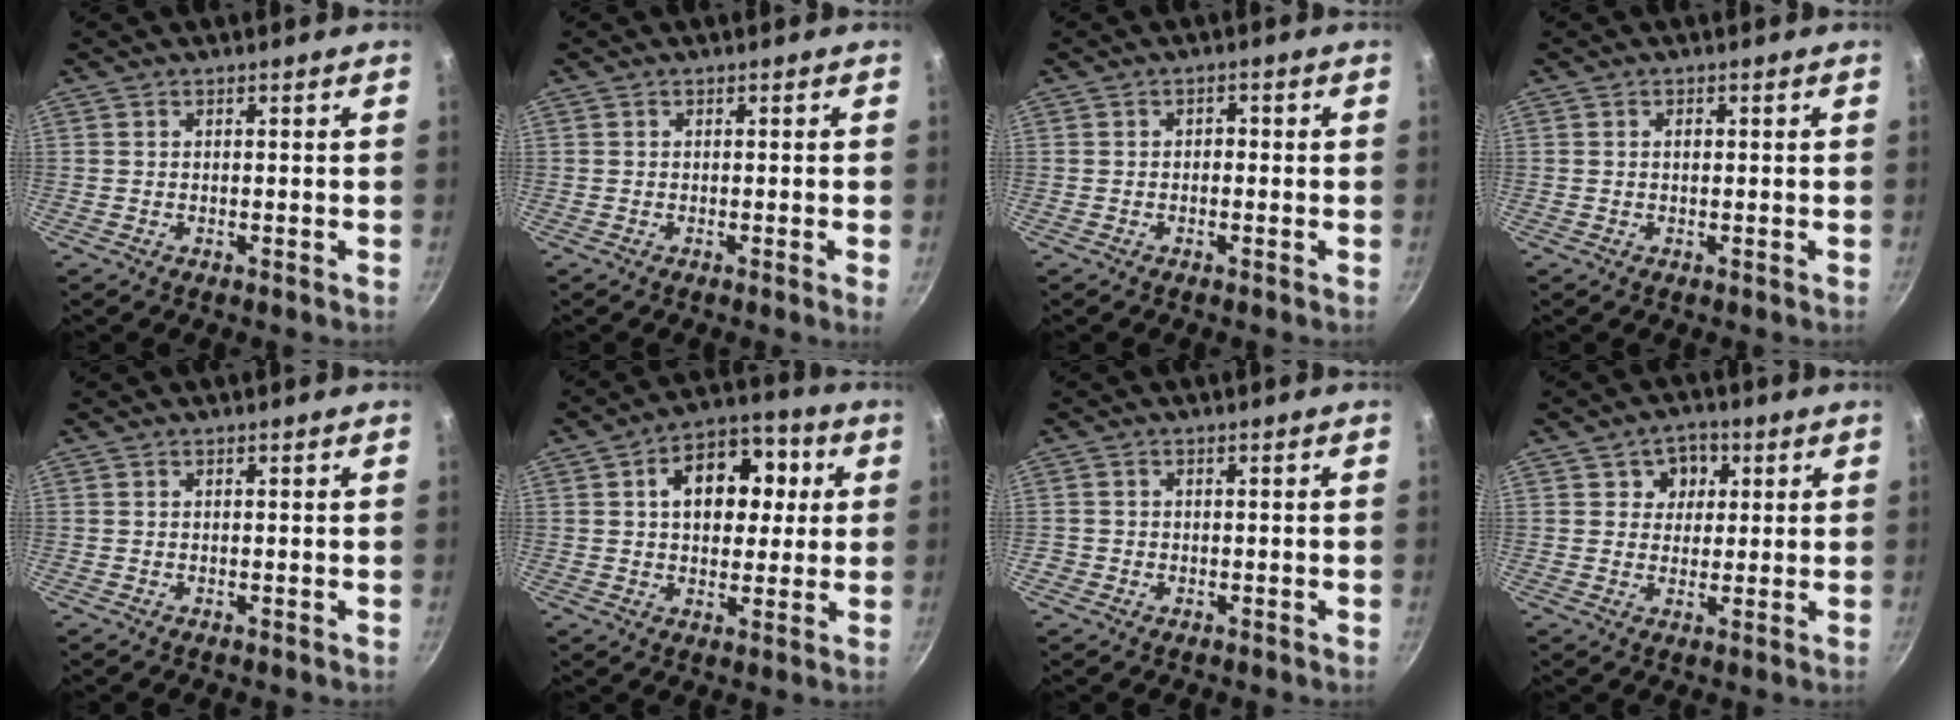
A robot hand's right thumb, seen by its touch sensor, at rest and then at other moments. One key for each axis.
{"total": 1.4, "fx": -0.3, "fy": -0.2, "fz": 1.3, "tx": -0.020, "ty": -0.003, "tz": -0.007}
{"total": 1.3, "fx": -0.3, "fy": 1.0, "fz": 0.8, "tx": -0.011, "ty": 0.007, "tz": -0.007}
{"total": 1.1, "fx": 0.2, "fy": 0.7, "fz": 0.8, "tx": -0.012, "ty": 0.004, "tz": 0.003}
{"total": 0.0}
{"total": 14.2, "fx": 3.1, "fy": 9.8, "fz": 9.8, "tx": -0.104, "ty": 0.015, "tz": 0.034}
{"total": 1.2, "fx": -0.5, "fy": 1.1, "fz": 0.3, "tx": -0.001, "ty": 0.006, "tz": -0.007}
{"total": 5.4, "fx": 1.9, "fy": 4.7, "fz": 2.1, "tx": 0.006, "ty": -0.005, "tz": 0.023}